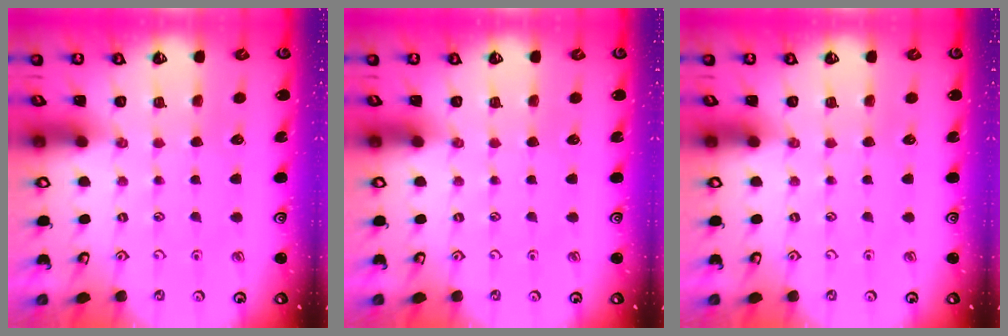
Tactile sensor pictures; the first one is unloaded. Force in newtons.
{"total": 0.0}
{"total": 0.0}